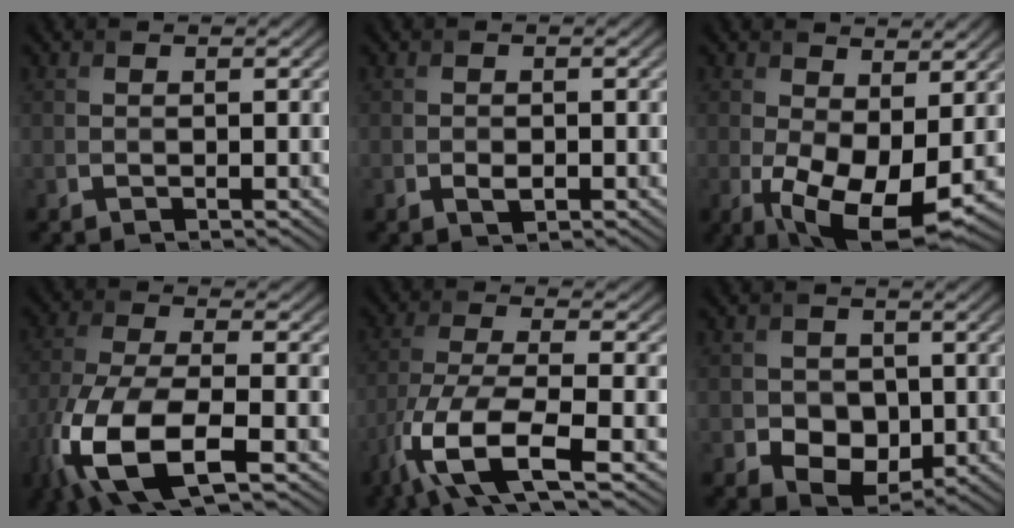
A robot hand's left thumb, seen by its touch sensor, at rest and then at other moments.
{"total": 1.4, "force": [-0.6, 0.9, 1.0], "torque": [-0.017, -0.003, -0.012]}
{"total": 9.3, "force": [-0.7, 4.9, 7.9], "torque": [-0.153, -0.026, -0.002]}
{"total": 13.5, "force": [-6.4, 5.2, 10.7], "torque": [-0.255, -0.031, -0.130]}
{"total": 10.7, "force": [-5.5, 3.2, 8.5], "torque": [-0.184, -0.016, -0.117]}
{"total": 5.4, "force": [-0.7, 4.6, 2.8], "torque": [-0.055, -0.009, -0.022]}